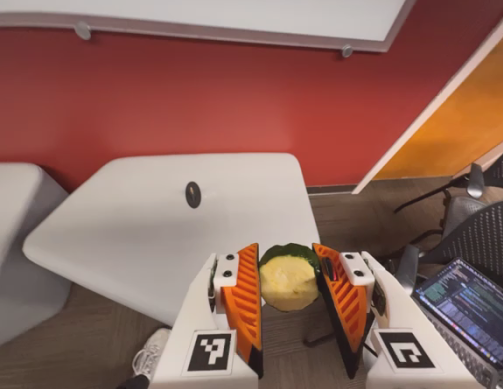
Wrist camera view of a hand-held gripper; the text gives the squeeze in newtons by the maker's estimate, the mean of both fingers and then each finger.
{"total": 11.7, "left": 12.4, "right": 11.1}